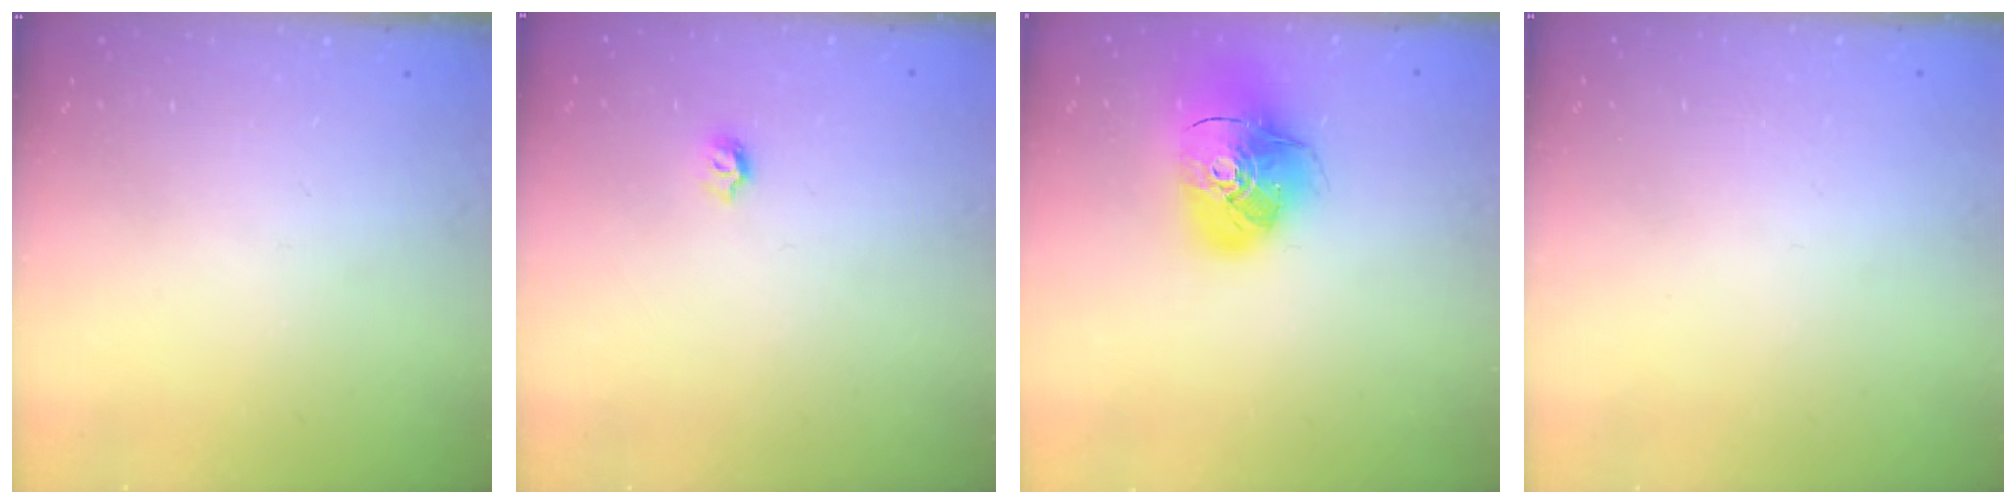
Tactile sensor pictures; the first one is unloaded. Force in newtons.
{"total": 4.7, "press": 4.6, "slide": 0.5}
{"total": 16.0, "press": 15.9, "slide": 1.8}
{"total": 0.7, "press": 0.7, "slide": 0.3}